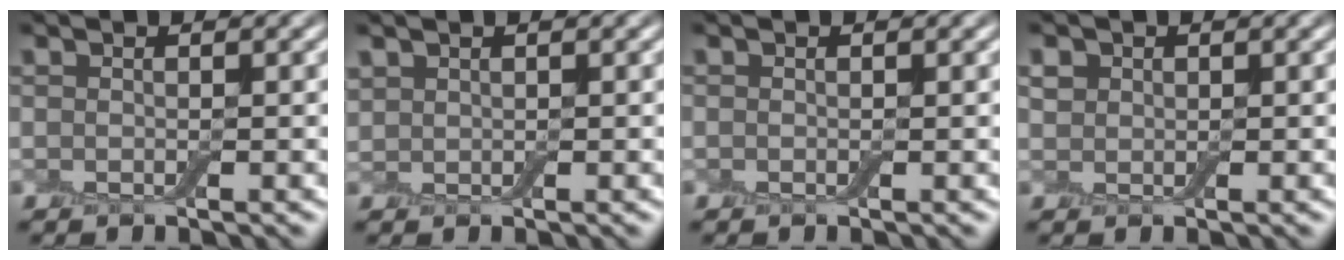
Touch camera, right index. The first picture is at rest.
{"total": 0.8, "force": [0.5, 0.5, 0.1], "torque": [-0.004, 0.002, 0.016]}
{"total": 0.0}
{"total": 1.0, "force": [0.3, 1.0, 0.1], "torque": [-0.003, 0.001, 0.008]}